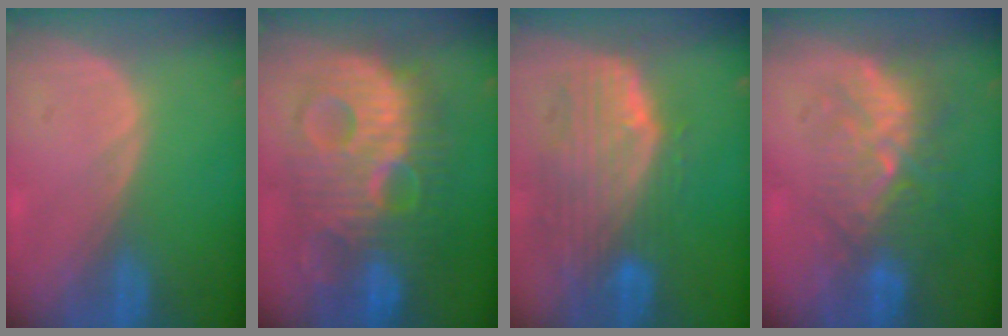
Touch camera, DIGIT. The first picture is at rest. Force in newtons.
{"total": 13.4, "press": 13.4, "slide": 1.2}
{"total": 10.5, "press": 9.0, "slide": 5.4}
{"total": 9.1, "press": 8.4, "slide": 3.5}